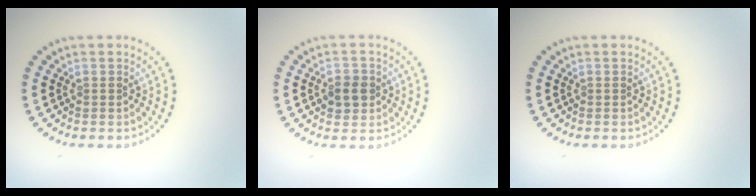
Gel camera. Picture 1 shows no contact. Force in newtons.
{"total": 2.4, "press": 2.4, "slide": 0.4}
{"total": 0.0}